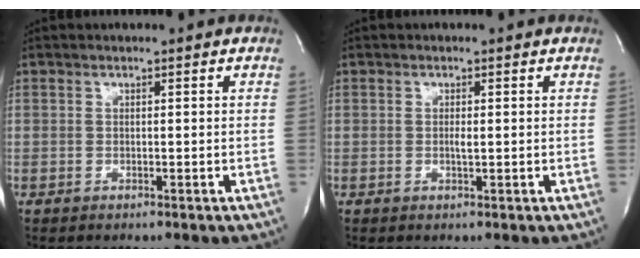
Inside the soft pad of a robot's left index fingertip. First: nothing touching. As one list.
[{"total": 1.0, "force": [-0.1, 0.2, 0.9], "torque": [-0.021, -0.002, -0.001]}]